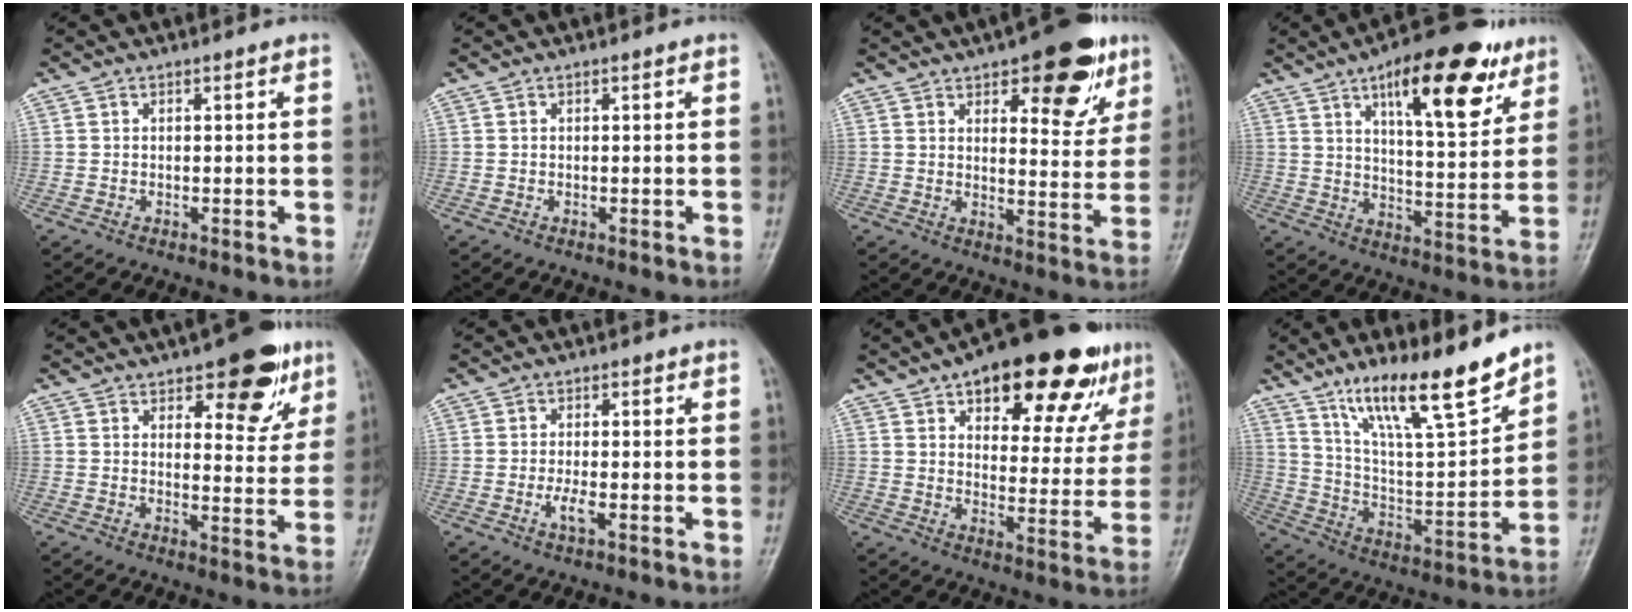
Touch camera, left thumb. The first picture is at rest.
{"total": 0.0}
{"total": 14.2, "force": [7.8, 6.0, 10.3], "torque": [-0.088, -0.032, 0.104]}
{"total": 19.1, "force": [10.3, 7.0, 14.5], "torque": [-0.172, -0.036, 0.155]}
{"total": 11.9, "force": [6.8, 5.2, 8.3], "torque": [-0.066, -0.031, 0.088]}
{"total": 2.9, "force": [-0.9, 1.1, 2.6], "torque": [-0.051, -0.003, -0.020]}
{"total": 23.6, "force": [13.9, 10.0, 16.2], "torque": [-0.180, -0.022, 0.199]}
{"total": 18.1, "force": [13.2, 3.6, 11.9], "torque": [-0.169, -0.078, 0.238]}